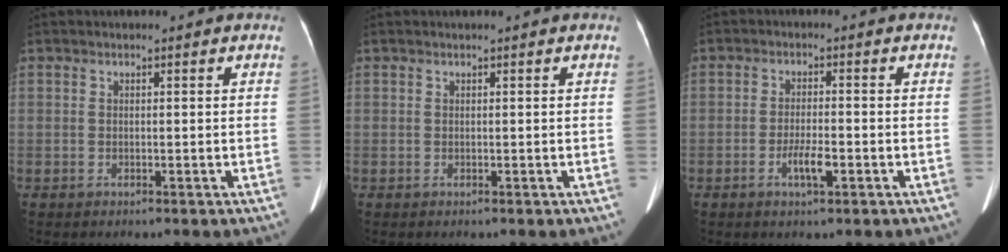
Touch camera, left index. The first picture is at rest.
{"total": 0.0}
{"total": 3.6, "force": [-1.6, 0.8, 3.1], "torque": [-0.064, 0.000, -0.026]}